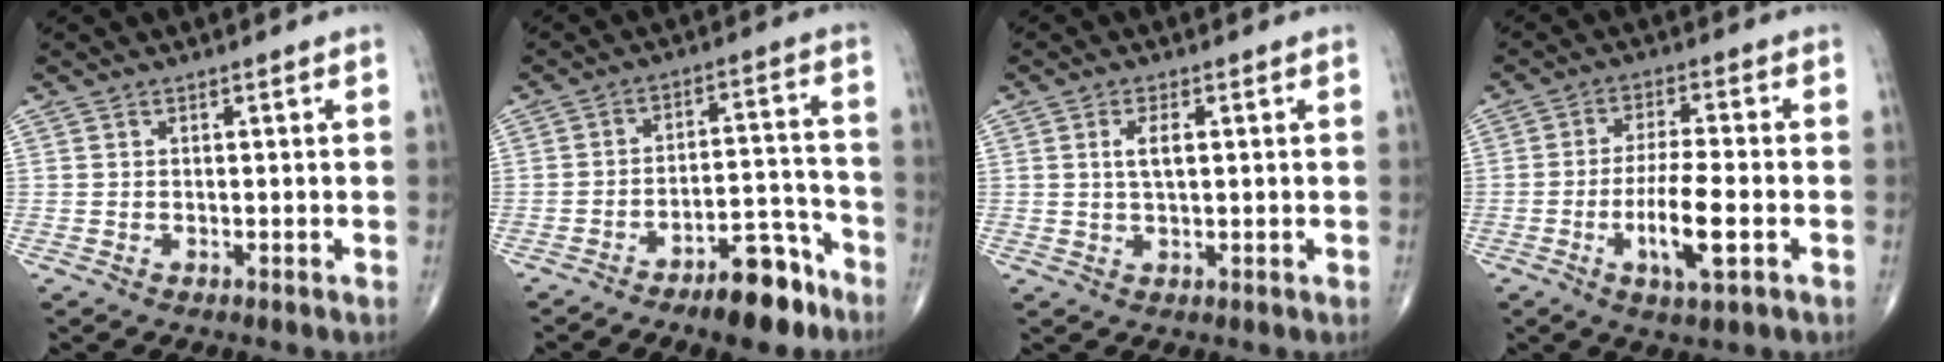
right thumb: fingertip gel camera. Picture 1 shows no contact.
{"total": 10.7, "force": [-7.5, 3.9, 6.6], "torque": [-0.076, 0.071, -0.119]}
{"total": 3.4, "force": [0.7, 1.4, 3.0], "torque": [-0.056, -0.002, 0.012]}
{"total": 9.5, "force": [-2.9, 2.2, 8.7], "torque": [-0.164, 0.007, -0.053]}